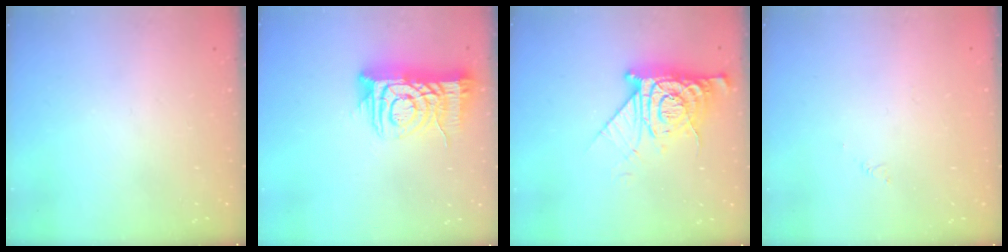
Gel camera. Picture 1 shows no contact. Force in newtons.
{"total": 12.4, "press": 12.3, "slide": 1.0}
{"total": 8.9, "press": 8.8, "slide": 1.1}
{"total": 1.6, "press": 1.5, "slide": 0.3}